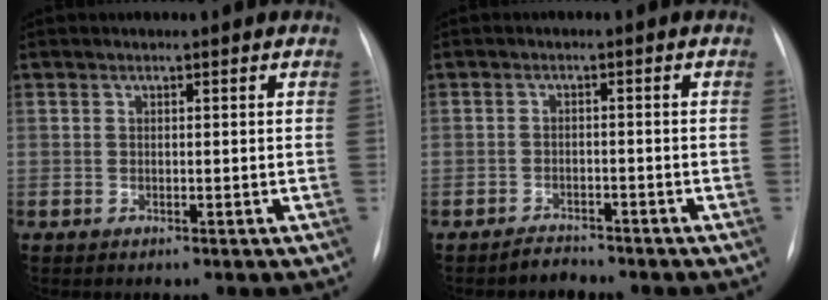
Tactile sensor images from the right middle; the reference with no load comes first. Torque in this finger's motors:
{"motor_torque": [0.16, -0.40, -0.09, -0.05]}